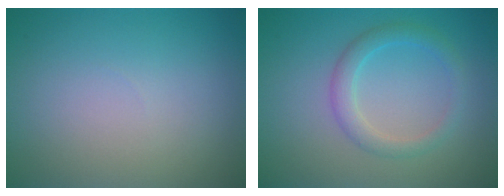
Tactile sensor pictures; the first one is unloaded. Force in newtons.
{"total": 2.5, "press": 2.4, "slide": 0.2}